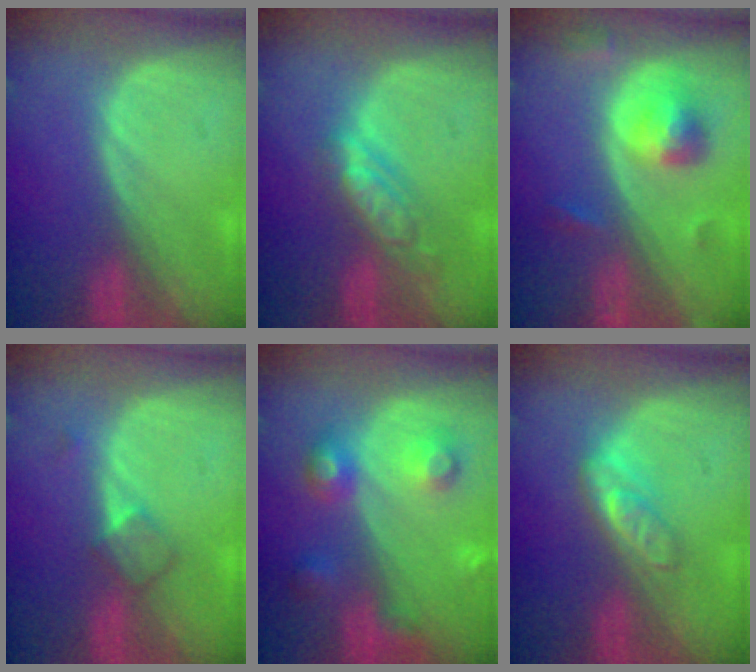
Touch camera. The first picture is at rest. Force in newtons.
{"total": 5.5, "press": 5.0, "slide": 2.4}
{"total": 5.3, "press": 5.1, "slide": 1.5}
{"total": 3.0, "press": 2.7, "slide": 1.2}
{"total": 5.7, "press": 5.7, "slide": 0.2}
{"total": 4.7, "press": 4.1, "slide": 2.2}